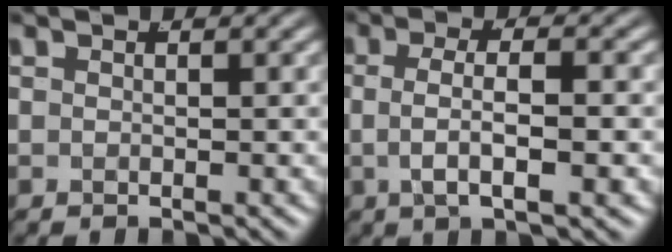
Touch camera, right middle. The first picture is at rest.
{"total": 4.0, "force": [-0.6, 1.4, 3.7], "torque": [-0.060, -0.002, -0.010]}